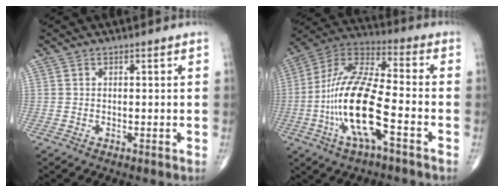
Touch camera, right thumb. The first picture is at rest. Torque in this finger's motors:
{"motor_torque": [2.07, 1.80, 2.24, -0.53, 0.67]}